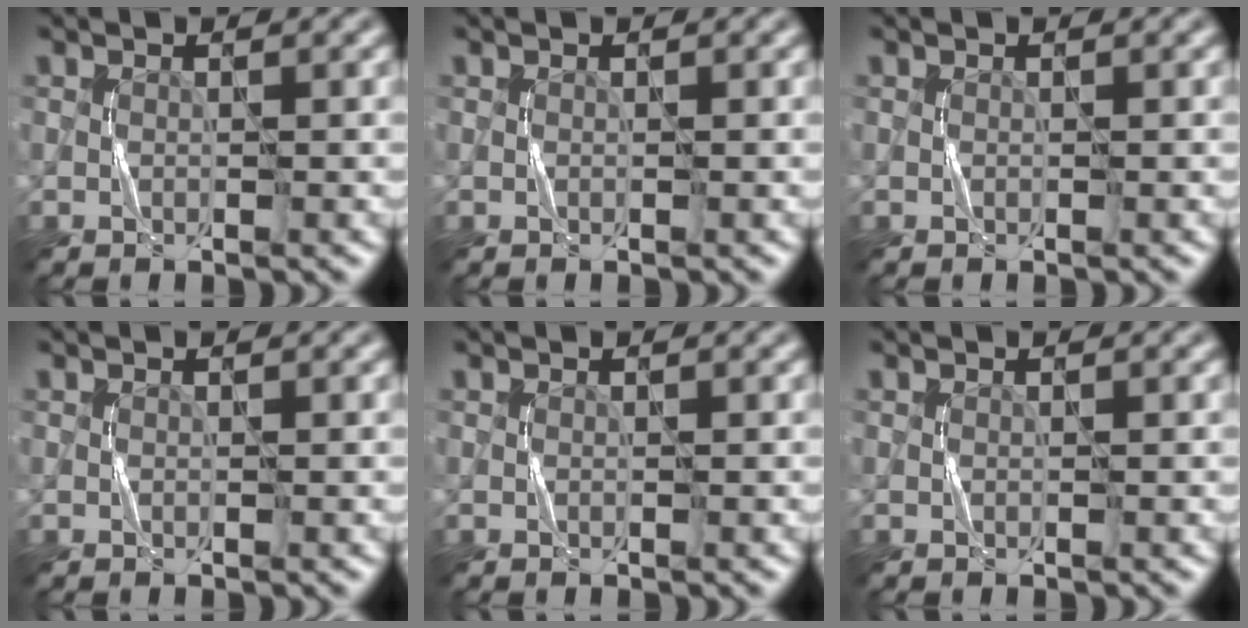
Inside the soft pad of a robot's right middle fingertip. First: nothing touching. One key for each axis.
{"total": 0.0}
{"total": 0.0}
{"total": 0.0}
{"total": 0.0}
{"total": 0.0}